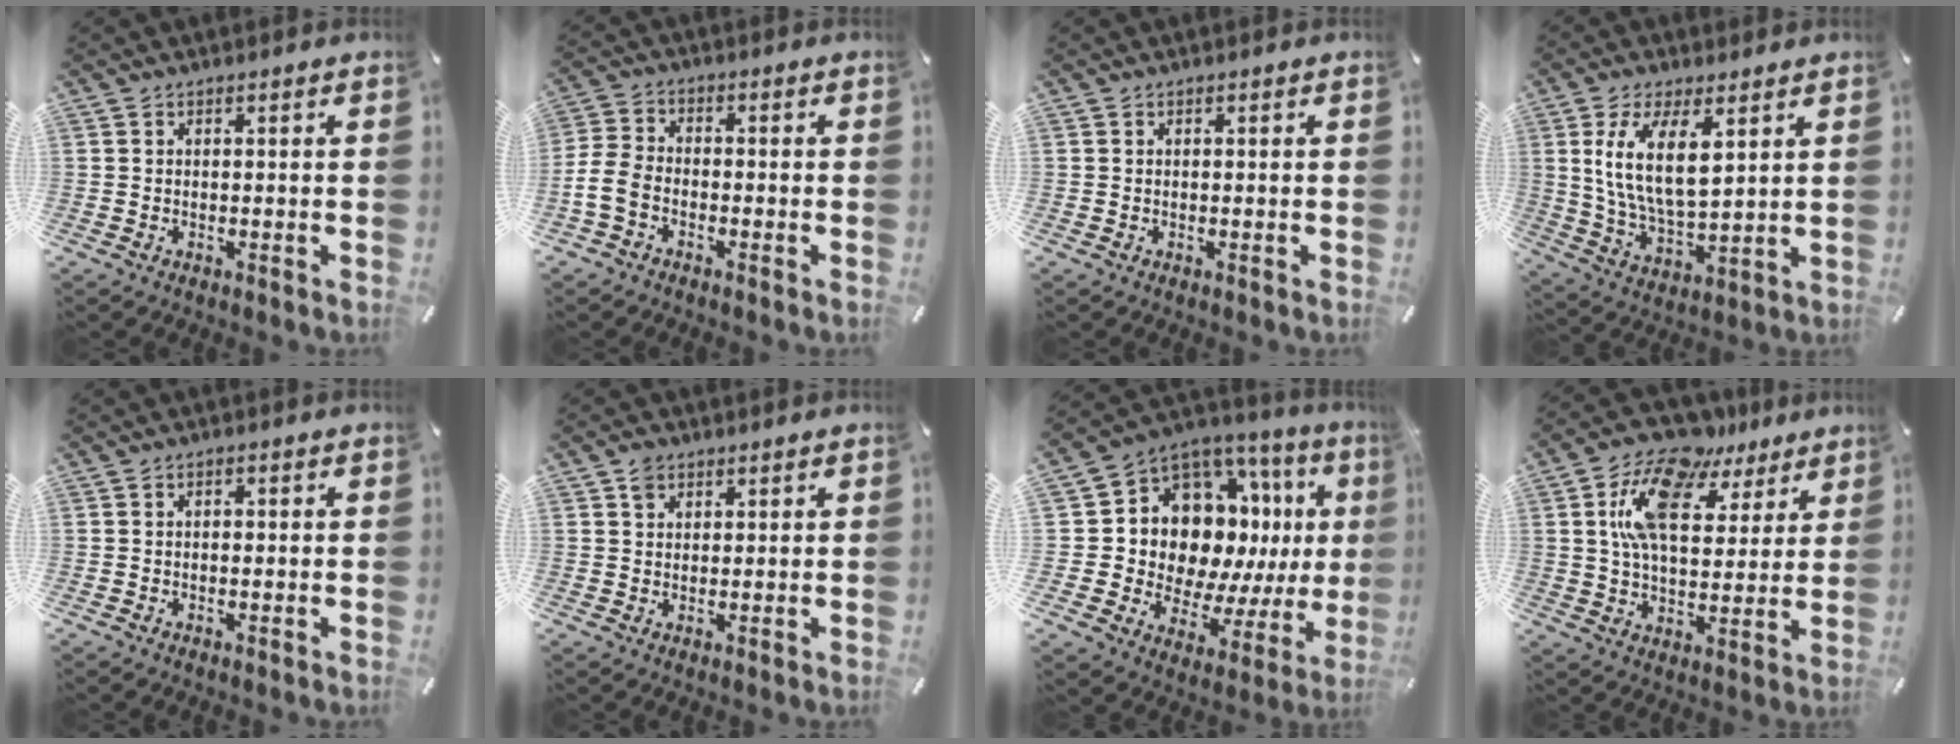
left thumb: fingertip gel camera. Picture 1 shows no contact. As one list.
[{"total": 6.0, "force": [-2.9, 3.9, 3.5], "torque": [-0.080, 0.013, -0.055]}, {"total": 0.0}, {"total": 13.0, "force": [4.9, 6.0, 10.5], "torque": [-0.219, -0.008, 0.084]}, {"total": 1.0, "force": [-0.2, 0.6, 0.8], "torque": [-0.016, 0.001, -0.005]}, {"total": 2.6, "force": [1.5, 1.9, 0.9], "torque": [-0.012, -0.001, 0.027]}, {"total": 13.4, "force": [5.1, 10.1, 7.0], "torque": [-0.117, -0.076, 0.105]}, {"total": 15.0, "force": [8.8, 8.3, 8.9], "torque": [-0.164, -0.035, 0.158]}]